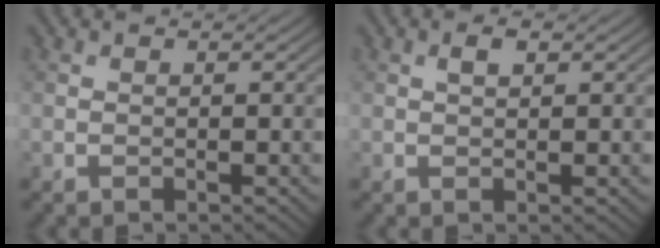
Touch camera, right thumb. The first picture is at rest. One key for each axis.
{"total": 1.5, "fx": 0.6, "fy": 0.6, "fz": 1.2, "tx": -0.024, "ty": 0.001, "tz": 0.009}